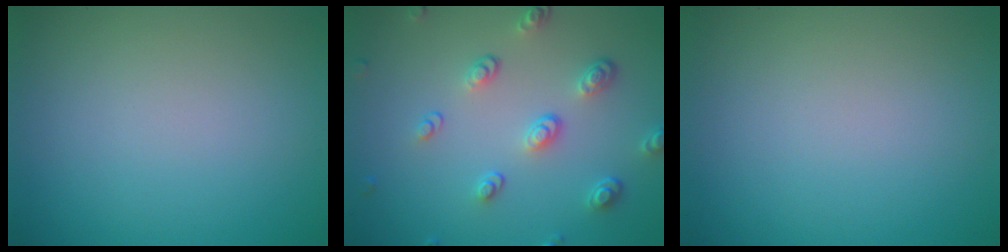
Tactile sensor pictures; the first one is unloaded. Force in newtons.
{"total": 3.6, "press": 2.7, "slide": 2.4}
{"total": 0.0}